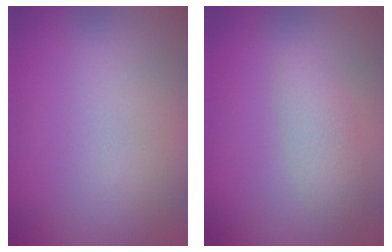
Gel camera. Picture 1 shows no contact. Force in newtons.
{"total": 2.3, "press": 2.3, "slide": 0.1}